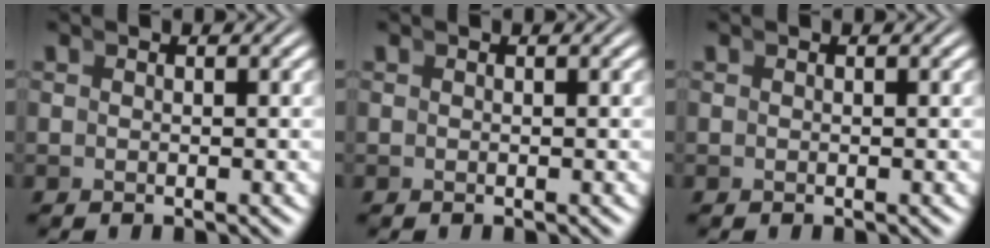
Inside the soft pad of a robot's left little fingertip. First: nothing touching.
{"total": 0.0}
{"total": 0.0}